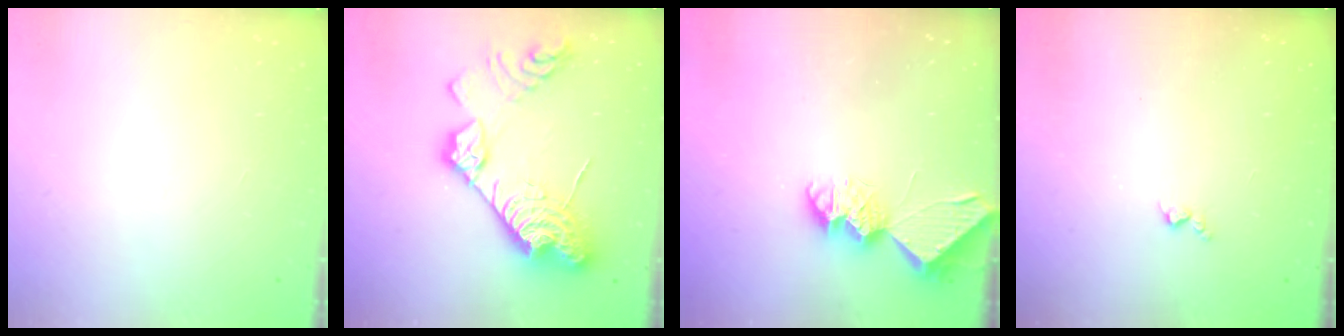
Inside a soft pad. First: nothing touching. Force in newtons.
{"total": 19.4, "press": 19.4, "slide": 1.1}
{"total": 9.1, "press": 9.1, "slide": 0.2}
{"total": 2.8, "press": 2.8, "slide": 0.5}